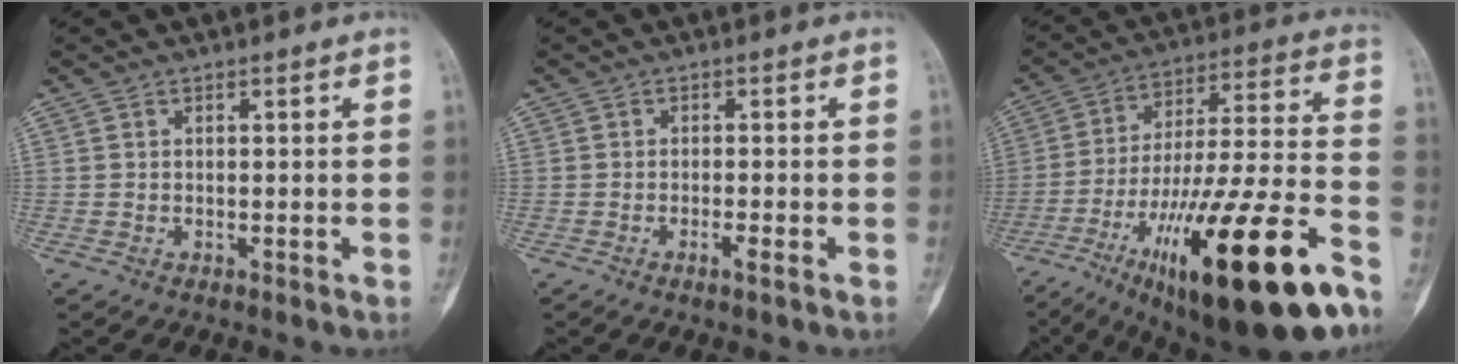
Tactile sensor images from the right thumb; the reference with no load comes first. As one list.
[{"total": 1.8, "force": [-1.0, 0.2, 1.5], "torque": [-0.028, 0.001, -0.019]}, {"total": 30.8, "force": [-16.4, 7.0, 25.1], "torque": [-0.384, 0.058, -0.258]}]